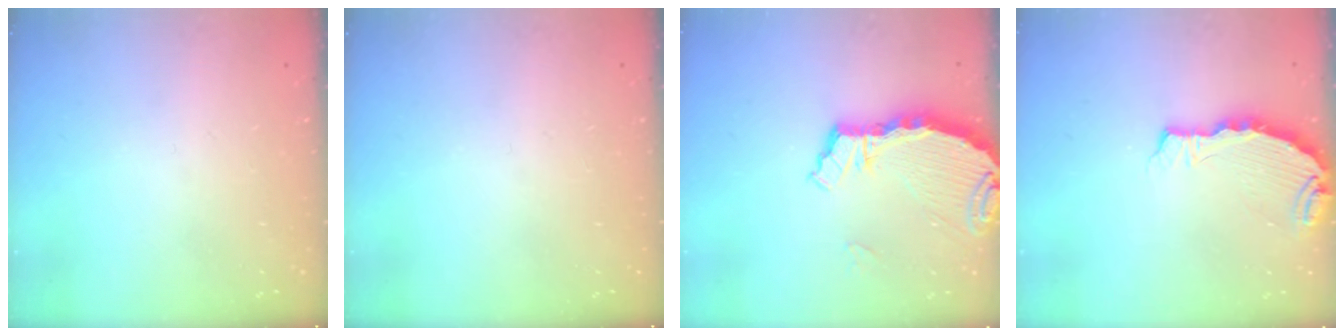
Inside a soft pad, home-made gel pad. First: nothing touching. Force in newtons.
{"total": 0.0}
{"total": 7.2, "press": 7.2, "slide": 0.8}
{"total": 5.3, "press": 5.3, "slide": 0.1}